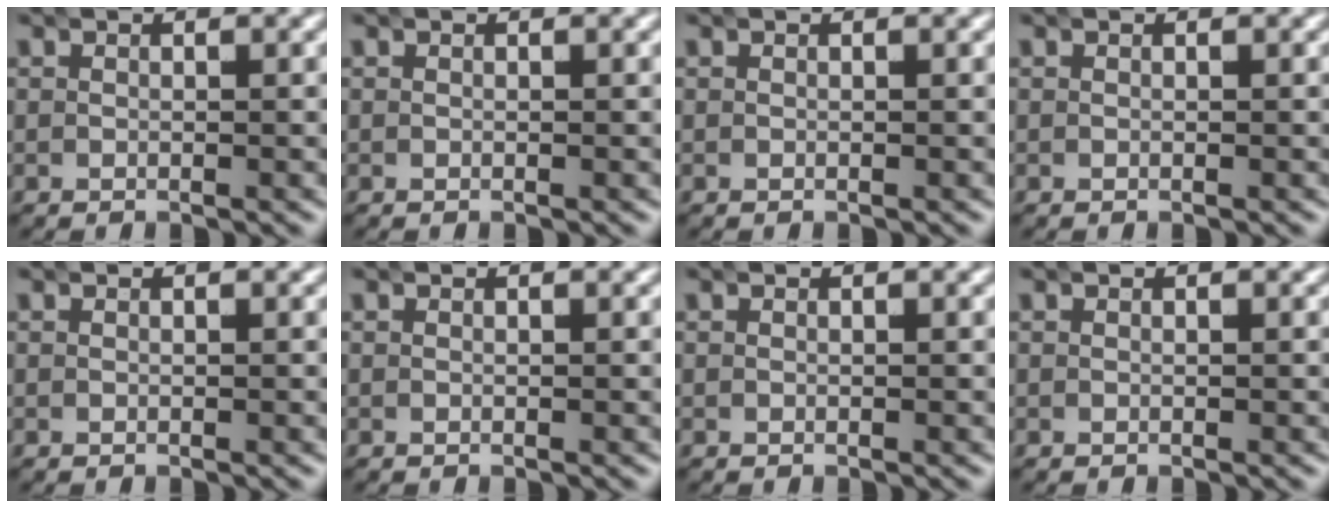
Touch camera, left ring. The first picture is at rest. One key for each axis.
{"total": 0.0}
{"total": 0.0}
{"total": 0.0}
{"total": 0.0}
{"total": 0.0}
{"total": 0.0}
{"total": 0.0}